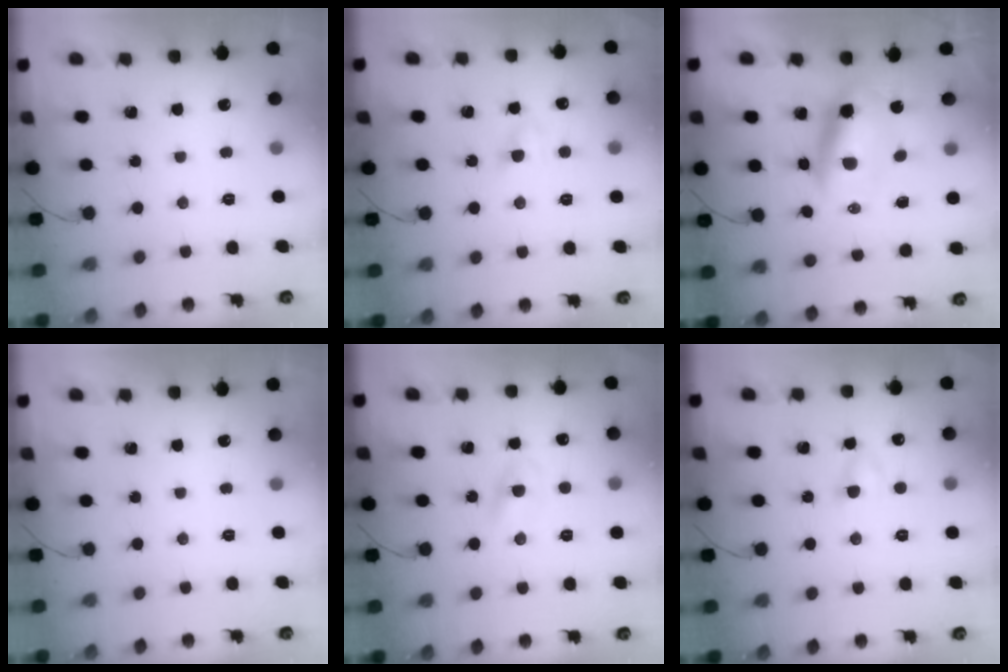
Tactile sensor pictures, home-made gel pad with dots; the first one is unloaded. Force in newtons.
{"total": 4.3, "press": 4.0, "slide": 1.5}
{"total": 8.0, "press": 7.7, "slide": 2.3}
{"total": 0.0}
{"total": 2.8, "press": 2.6, "slide": 1.1}
{"total": 2.9, "press": 2.6, "slide": 1.3}